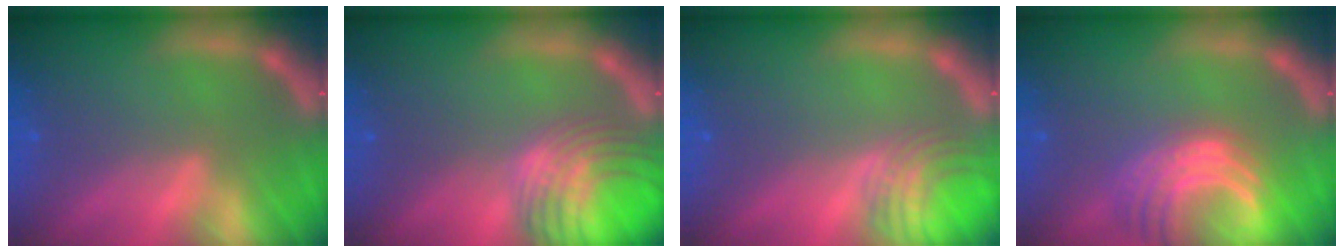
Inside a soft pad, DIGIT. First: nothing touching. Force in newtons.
{"total": 10.1}
{"total": 5.0}
{"total": 8.5}